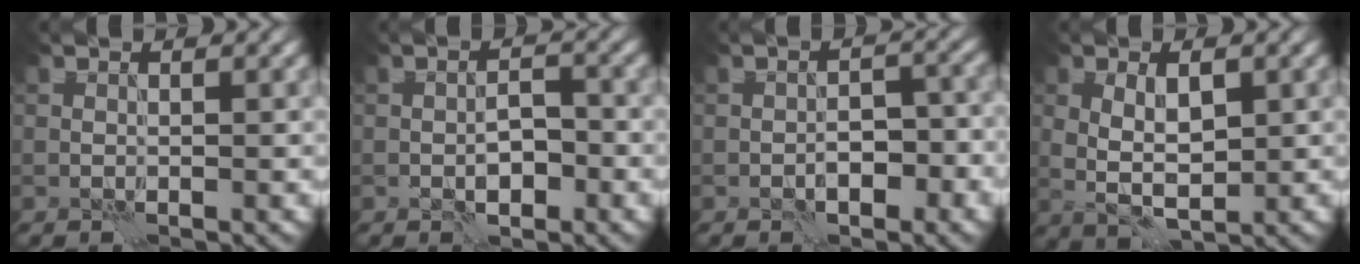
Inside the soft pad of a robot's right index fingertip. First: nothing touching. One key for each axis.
{"total": 2.7, "fx": -1.1, "fy": 1.3, "fz": 2.1, "tx": -0.031, "ty": 0.003, "tz": -0.019}
{"total": 3.3, "fx": -1.5, "fy": 1.5, "fz": 2.6, "tx": -0.031, "ty": 0.009, "tz": -0.023}
{"total": 3.8, "fx": 0.6, "fy": 2.0, "fz": 3.2, "tx": -0.063, "ty": -0.003, "tz": 0.014}